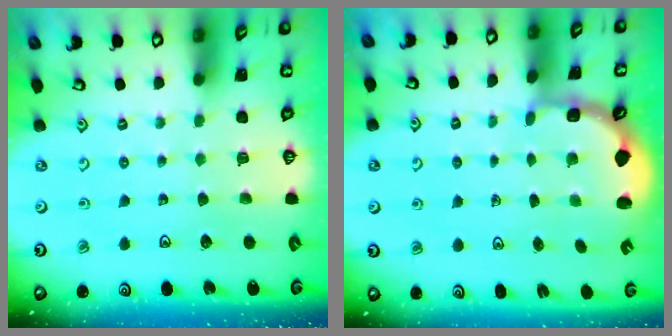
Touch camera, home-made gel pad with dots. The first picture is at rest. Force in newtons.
{"total": 2.6, "press": 1.9, "slide": 1.8}